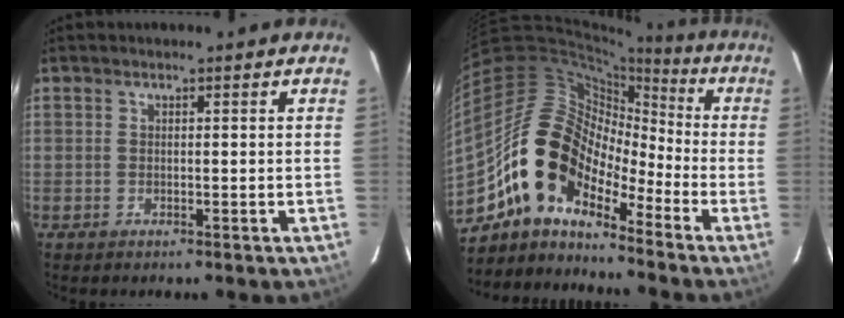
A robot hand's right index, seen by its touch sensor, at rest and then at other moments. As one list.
[{"total": 13.3, "force": [-9.0, 7.1, 6.7], "torque": [-0.116, 0.019, -0.186]}]